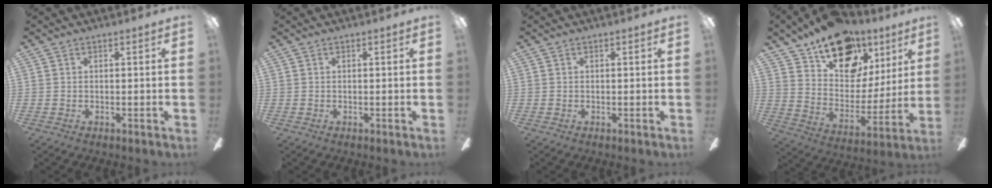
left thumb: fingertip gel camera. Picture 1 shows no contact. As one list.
[{"total": 0.0}, {"total": 0.0}, {"total": 19.7, "force": [13.0, 11.7, 9.0], "torque": [-0.139, -0.071, 0.235]}]